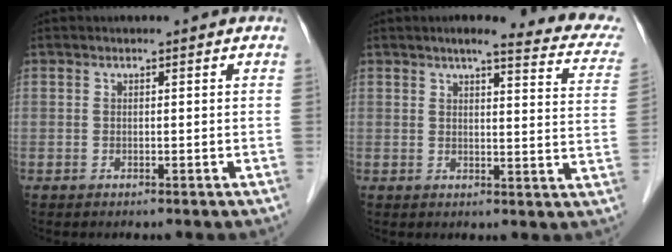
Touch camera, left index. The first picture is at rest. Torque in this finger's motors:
{"motor_torque": [0.84, -1.01, 0.14, 0.02]}